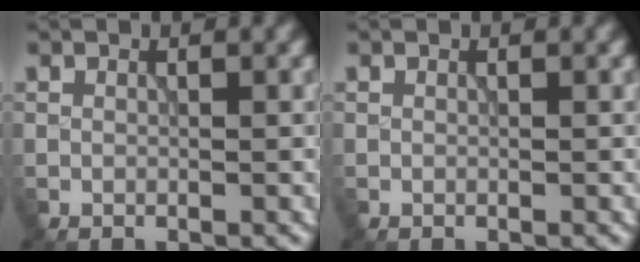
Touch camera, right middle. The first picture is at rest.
{"total": 0.0}